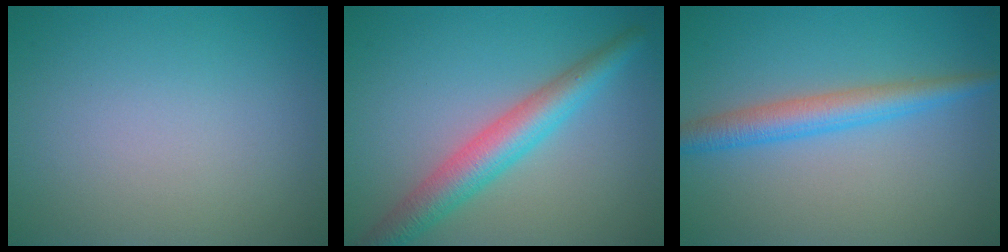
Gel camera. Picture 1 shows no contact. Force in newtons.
{"total": 4.9, "press": 4.9, "slide": 0.3}
{"total": 3.6, "press": 3.6, "slide": 0.1}